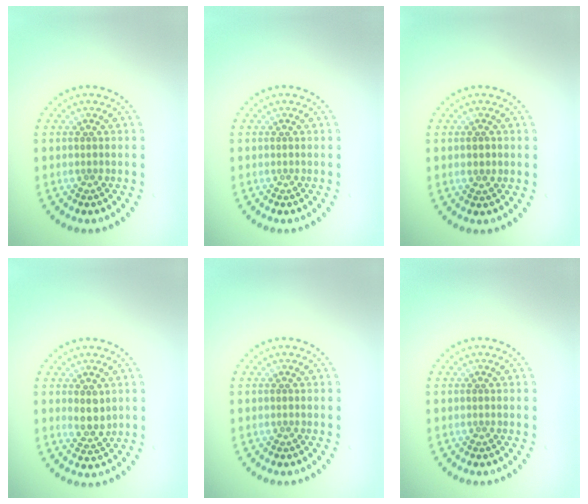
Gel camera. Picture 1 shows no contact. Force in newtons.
{"total": 0.0}
{"total": 0.7, "press": 0.6, "slide": 0.2}
{"total": 2.3, "press": 2.0, "slide": 1.0}
{"total": 0.0}
{"total": 0.0}